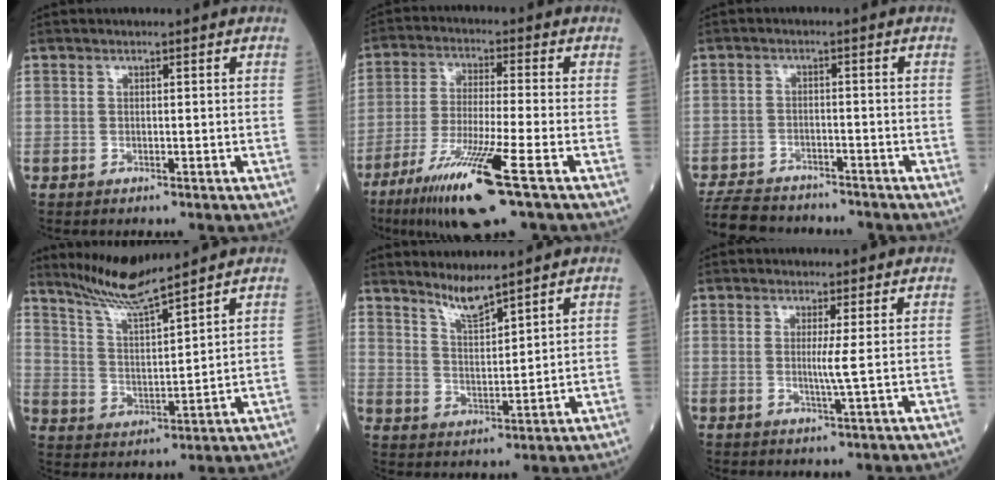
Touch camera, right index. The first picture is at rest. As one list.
[{"total": 14.0, "force": [-7.6, -0.1, 11.7], "torque": [-0.235, -0.038, -0.138]}, {"total": 11.5, "force": [-10.3, 3.9, 3.4], "torque": [-0.074, 0.001, -0.156]}, {"total": 8.3, "force": [7.5, -1.2, 3.2], "torque": [-0.072, -0.011, 0.151]}, {"total": 4.7, "force": [4.2, -0.3, 2.0], "torque": [-0.041, -0.014, 0.087]}, {"total": 2.1, "force": [0.2, -0.8, 1.9], "torque": [-0.041, -0.007, 0.003]}]